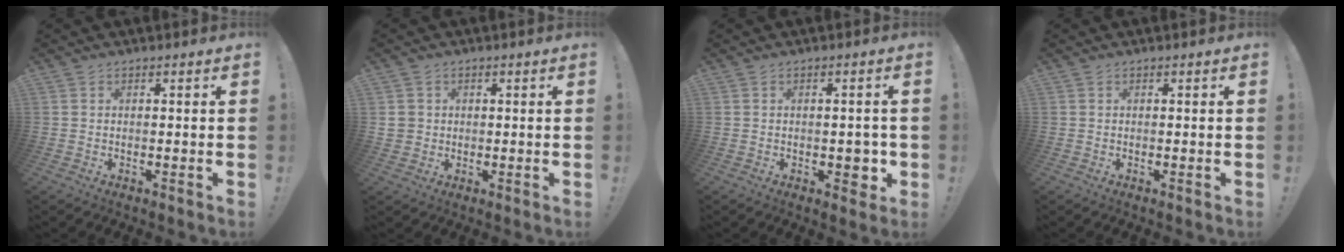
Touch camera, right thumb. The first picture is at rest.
{"total": 3.2, "force": [1.0, 2.9, 0.9], "torque": [-0.008, -0.002, 0.019]}
{"total": 4.5, "force": [-1.0, 3.1, 3.1], "torque": [-0.029, 0.006, -0.014]}
{"total": 0.0}